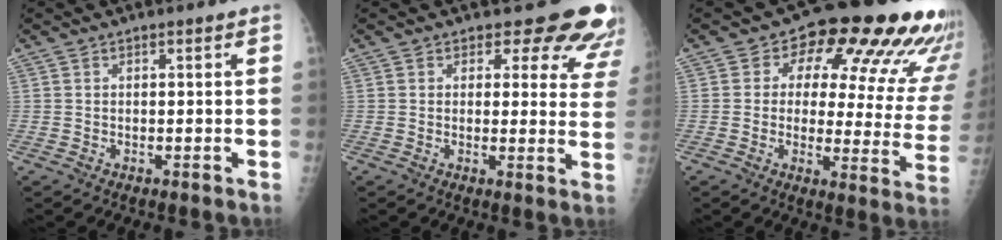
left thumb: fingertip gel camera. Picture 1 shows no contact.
{"total": 11.5, "force": [10.1, 5.1, 2.4], "torque": [0.034, -0.061, 0.083]}
{"total": 21.0, "force": [11.5, 9.4, 14.8], "torque": [-0.141, -0.040, 0.130]}